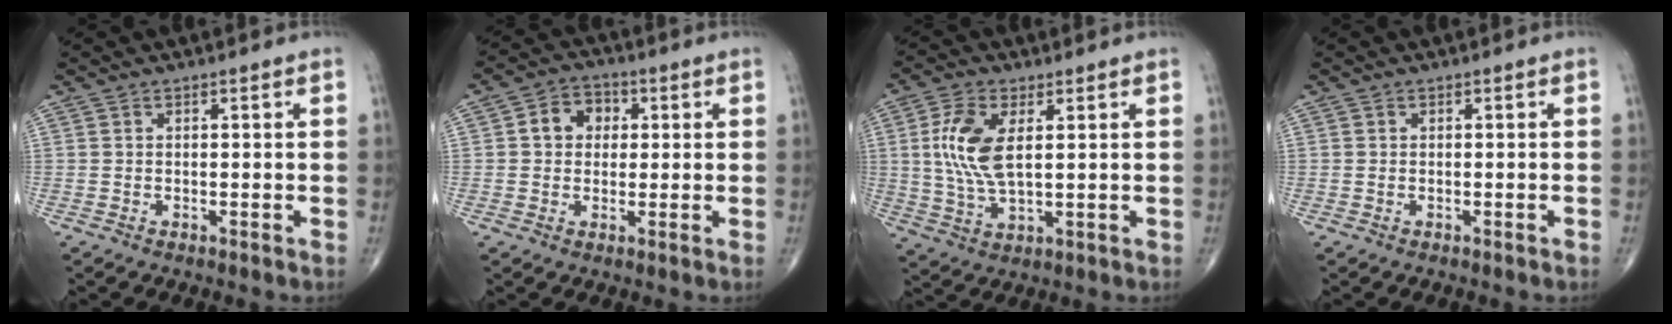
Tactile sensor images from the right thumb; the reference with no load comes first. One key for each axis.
{"total": 6.3, "fx": 1.2, "fy": 5.3, "fz": 3.1, "tx": -0.023, "ty": 0.012, "tz": 0.012}
{"total": 10.1, "fx": 2.1, "fy": 4.7, "fz": 8.7, "tx": -0.188, "ty": -0.007, "tz": 0.045}
{"total": 0.0}